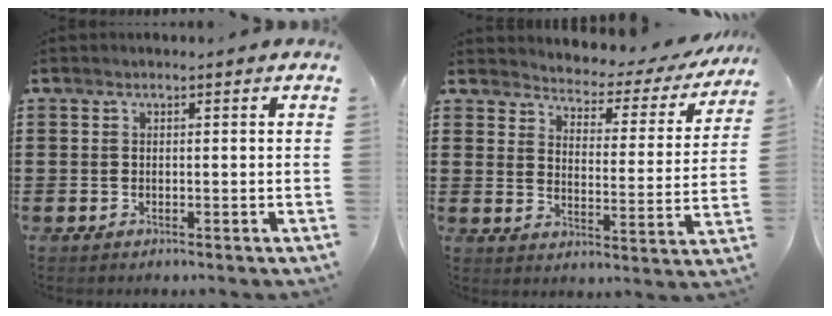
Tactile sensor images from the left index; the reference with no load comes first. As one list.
[{"total": 2.8, "force": [2.7, 0.6, 0.3], "torque": [-0.028, -0.026, 0.037]}]